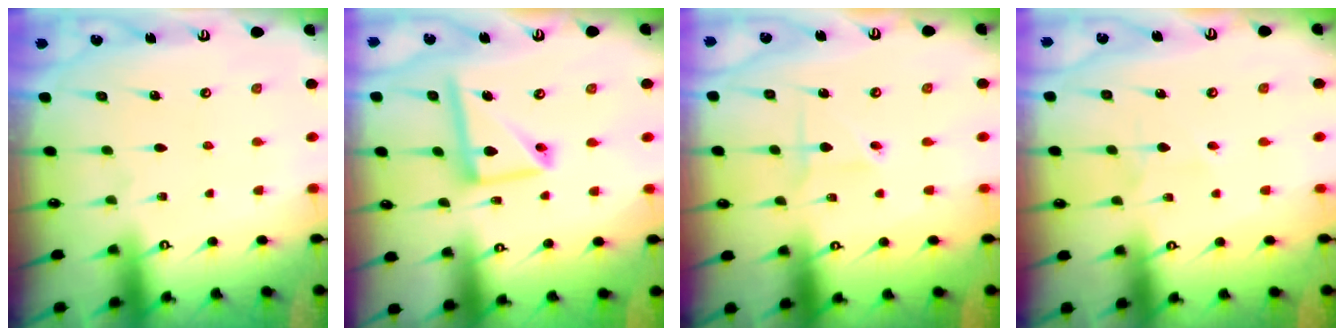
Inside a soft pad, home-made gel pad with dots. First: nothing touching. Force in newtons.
{"total": 12.5, "press": 12.4, "slide": 1.2}
{"total": 2.0, "press": 1.9, "slide": 0.3}
{"total": 2.7, "press": 2.6, "slide": 0.3}